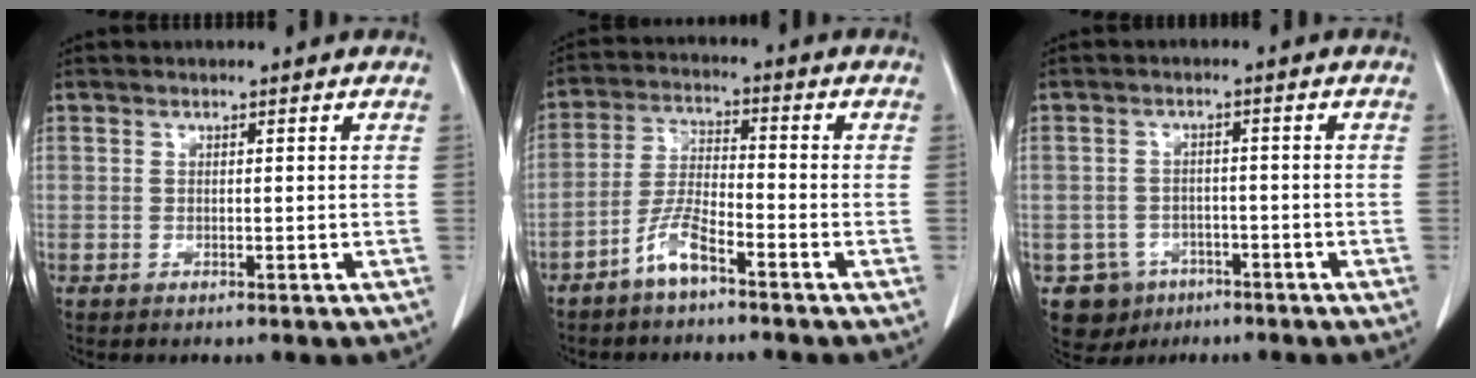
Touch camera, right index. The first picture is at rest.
{"total": 5.9, "force": [-4.1, 1.1, 4.1], "torque": [-0.092, 0.002, -0.083]}
{"total": 5.4, "force": [-2.9, 4.5, 0.5], "torque": [-0.007, 0.009, -0.039]}